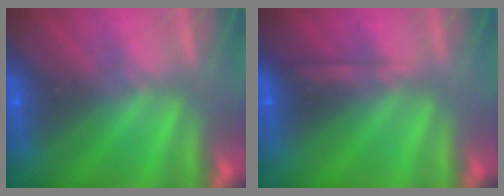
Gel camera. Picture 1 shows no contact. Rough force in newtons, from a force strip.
{"total": 2.2}